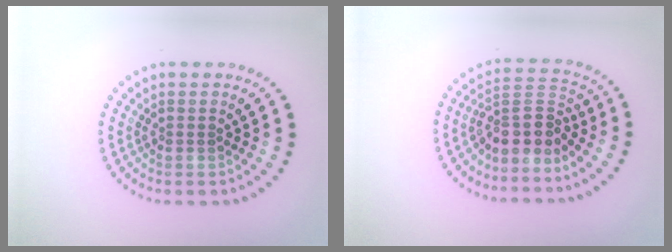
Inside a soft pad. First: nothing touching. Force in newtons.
{"total": 3.7, "press": 2.9, "slide": 2.3}